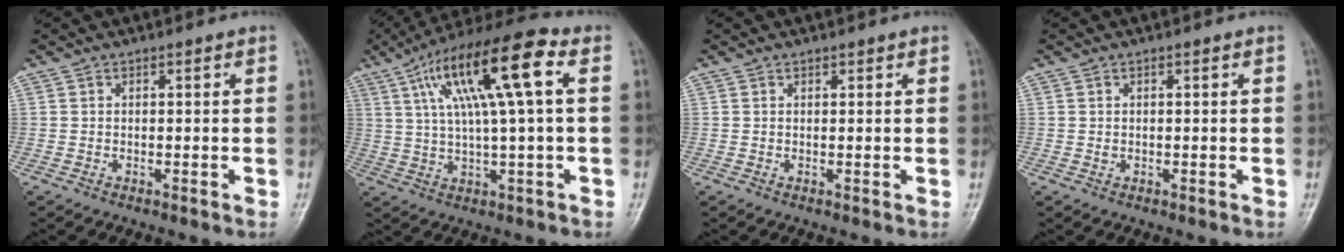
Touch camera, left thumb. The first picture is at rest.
{"total": 16.7, "force": [4.9, 3.2, 15.6], "torque": [-0.286, 0.023, 0.079]}
{"total": 0.6, "force": [0.4, 0.2, 0.3], "torque": [-0.005, -0.003, 0.006]}
{"total": 0.6, "force": [0.1, 0.4, 0.5], "torque": [-0.005, 0.000, 0.005]}